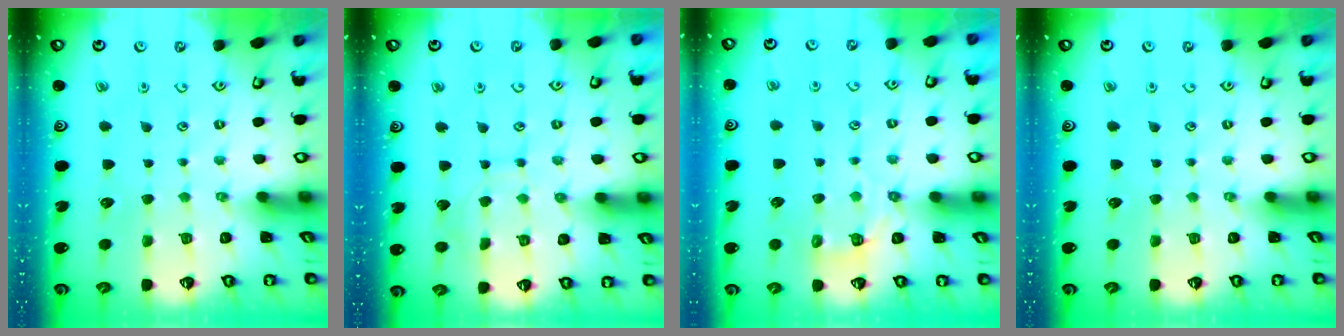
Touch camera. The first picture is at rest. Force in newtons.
{"total": 8.5, "press": 8.4, "slide": 0.7}
{"total": 4.5, "press": 4.1, "slide": 2.0}
{"total": 0.0}